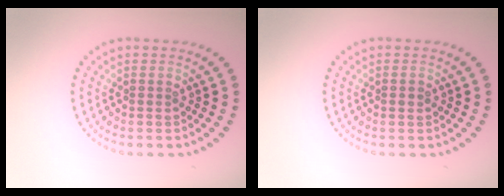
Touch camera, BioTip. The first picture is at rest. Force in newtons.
{"total": 1.0, "press": 1.0, "slide": 0.1}